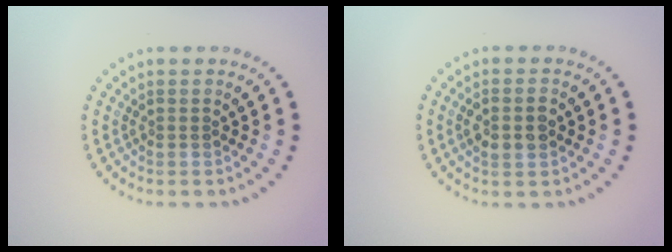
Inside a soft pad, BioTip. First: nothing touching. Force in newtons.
{"total": 2.3, "press": 2.3, "slide": 0.3}